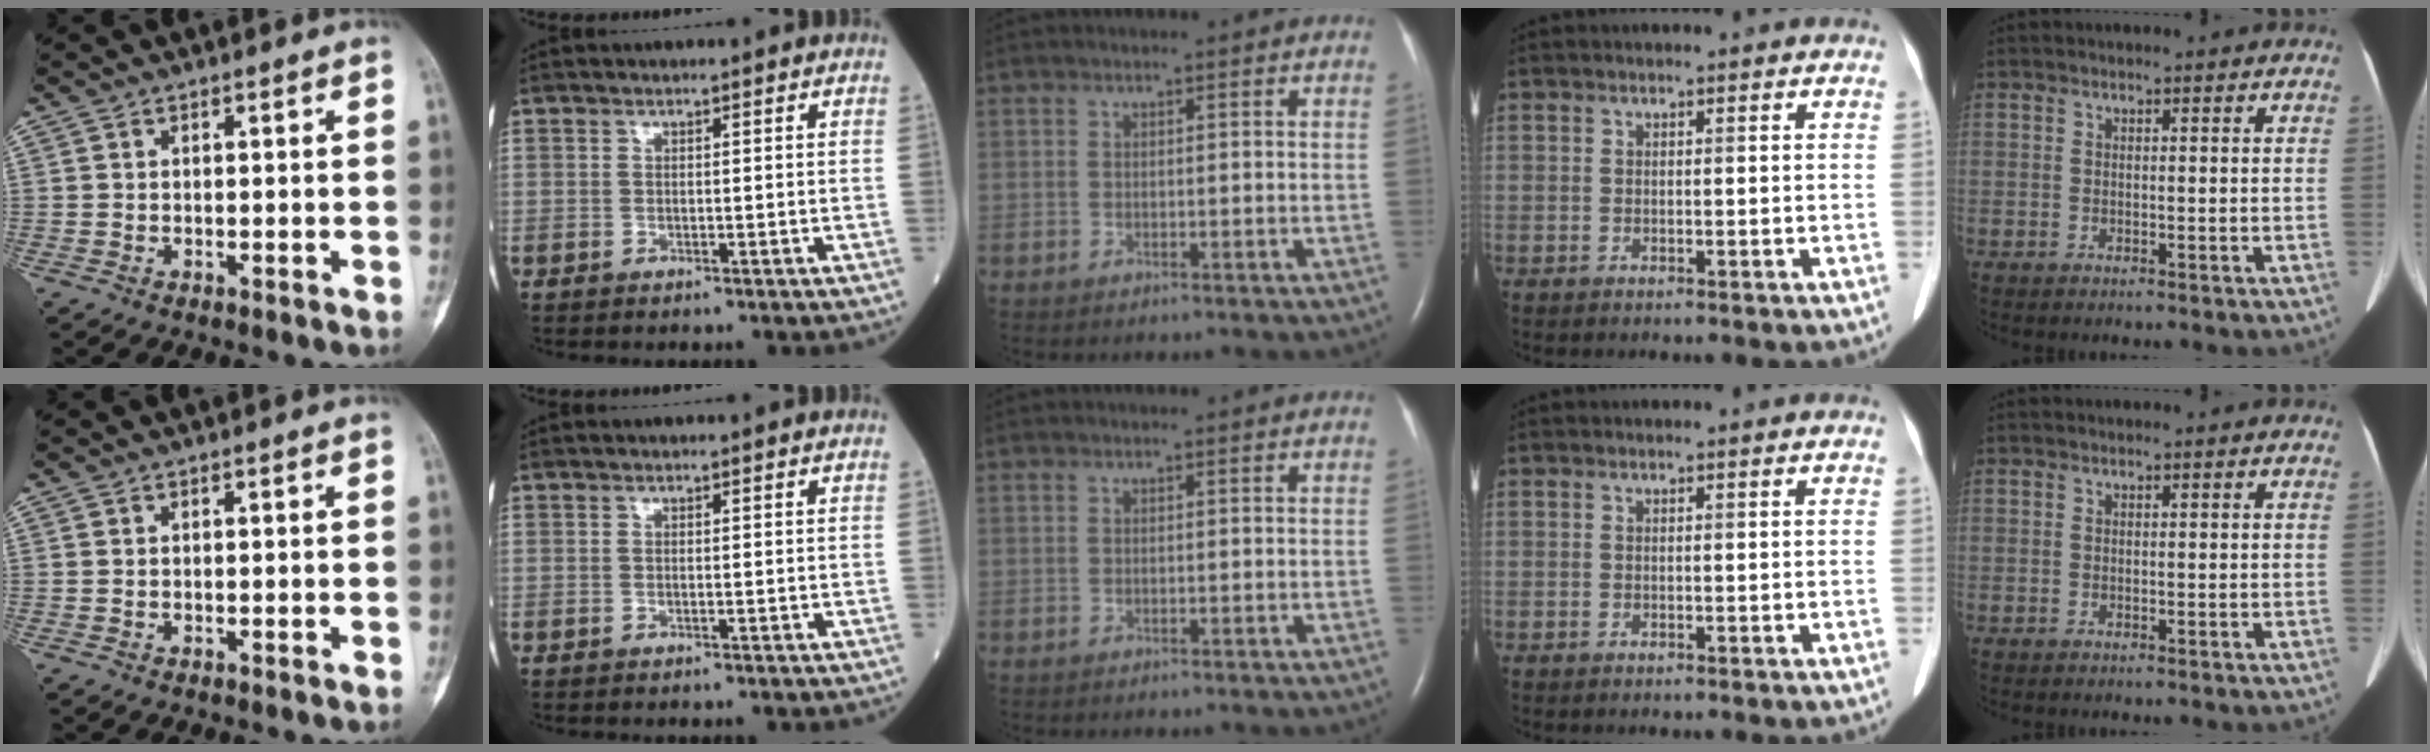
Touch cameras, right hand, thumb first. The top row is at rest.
{}